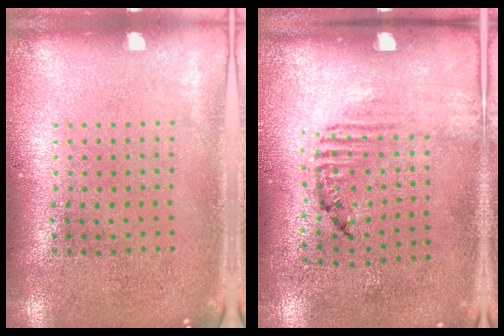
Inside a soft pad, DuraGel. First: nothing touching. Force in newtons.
{"total": 1.6, "press": 1.0, "slide": 1.3}